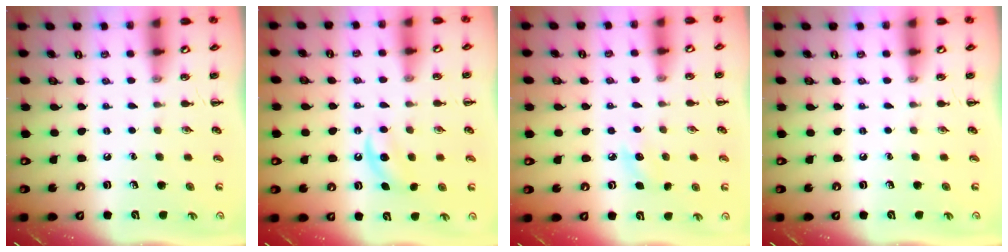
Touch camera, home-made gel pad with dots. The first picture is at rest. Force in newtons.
{"total": 4.9, "press": 4.7, "slide": 1.4}
{"total": 6.5, "press": 6.3, "slide": 1.7}
{"total": 0.0}